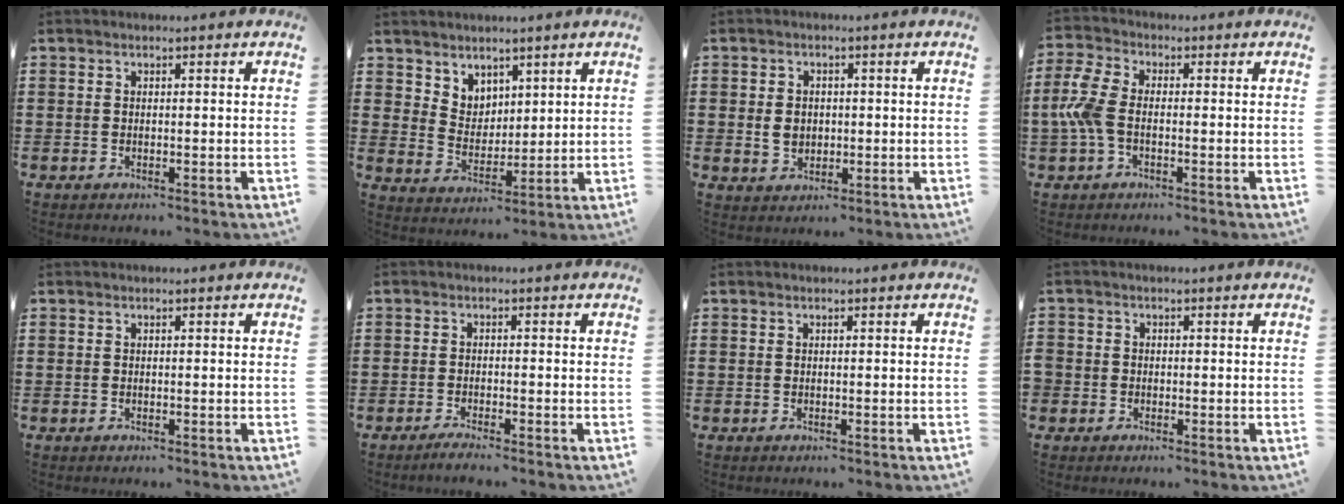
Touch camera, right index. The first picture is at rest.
{"total": 4.7, "force": [3.7, 2.8, -0.2], "torque": [-0.016, -0.006, 0.072]}
{"total": 3.1, "force": [0.0, 2.5, 1.8], "torque": [-0.040, 0.008, -0.001]}
{"total": 6.0, "force": [-1.0, 3.2, 5.0], "torque": [-0.139, -0.005, -0.031]}
{"total": 0.0}
{"total": 1.5, "force": [-1.4, -0.3, 0.5], "torque": [-0.009, -0.004, -0.026]}
{"total": 0.0}
{"total": 1.2, "force": [-0.6, 1.0, 0.2], "torque": [-0.007, 0.001, -0.014]}